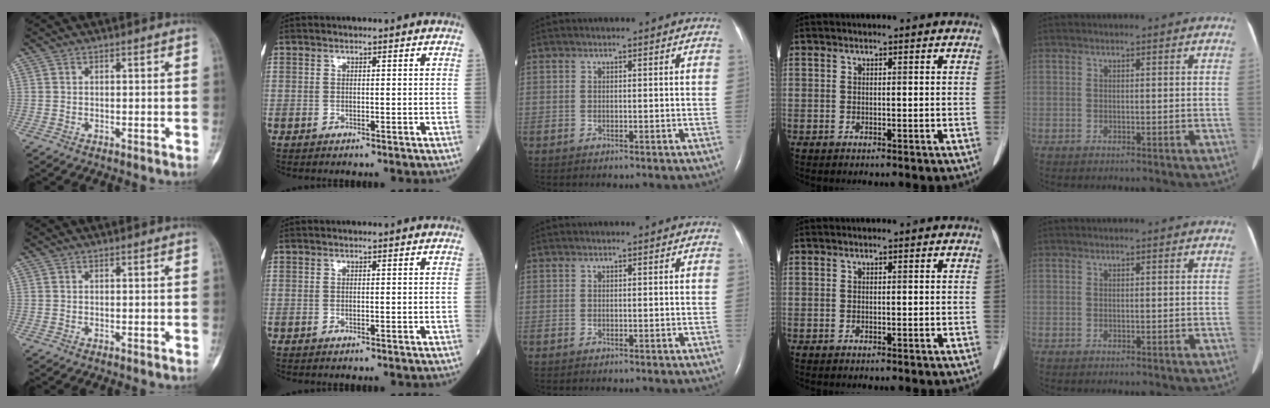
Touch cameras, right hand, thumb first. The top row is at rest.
{}